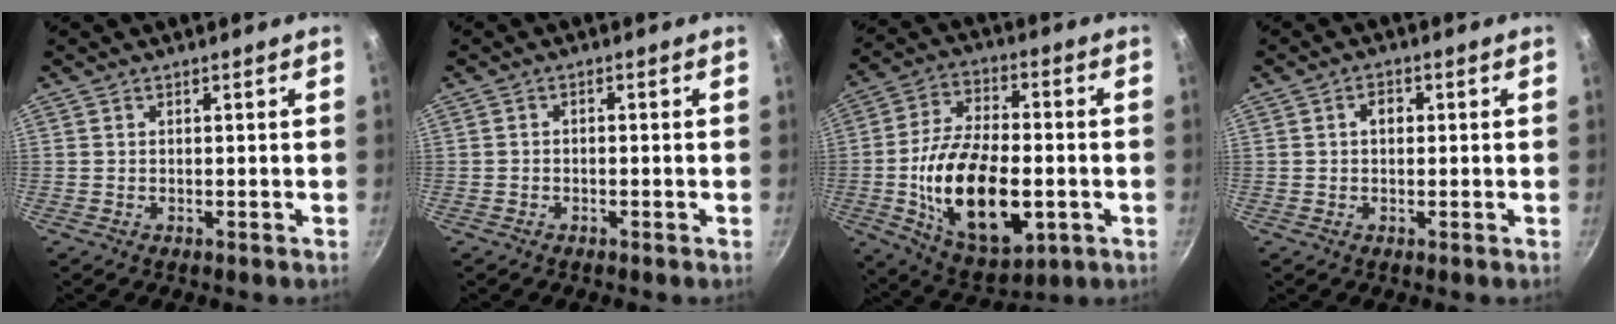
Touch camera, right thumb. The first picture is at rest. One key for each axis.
{"total": 1.1, "fx": -0.6, "fy": 0.5, "fz": 0.7, "tx": -0.015, "ty": 0.010, "tz": -0.012}
{"total": 22.2, "fx": -4.0, "fy": 11.9, "fz": 18.3, "tx": -0.312, "ty": 0.015, "tz": -0.059}
{"total": 2.7, "fx": 0.4, "fy": 2.0, "fz": 1.8, "tx": -0.016, "ty": 0.009, "tz": 0.003}